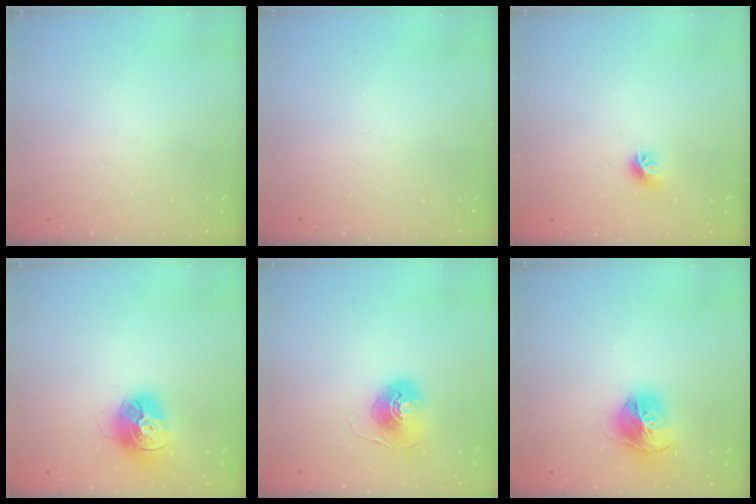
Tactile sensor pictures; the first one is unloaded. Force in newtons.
{"total": 0.0}
{"total": 7.4, "press": 7.4, "slide": 0.7}
{"total": 14.5, "press": 14.4, "slide": 1.5}
{"total": 8.5, "press": 8.4, "slide": 0.3}
{"total": 14.8, "press": 14.7, "slide": 1.6}